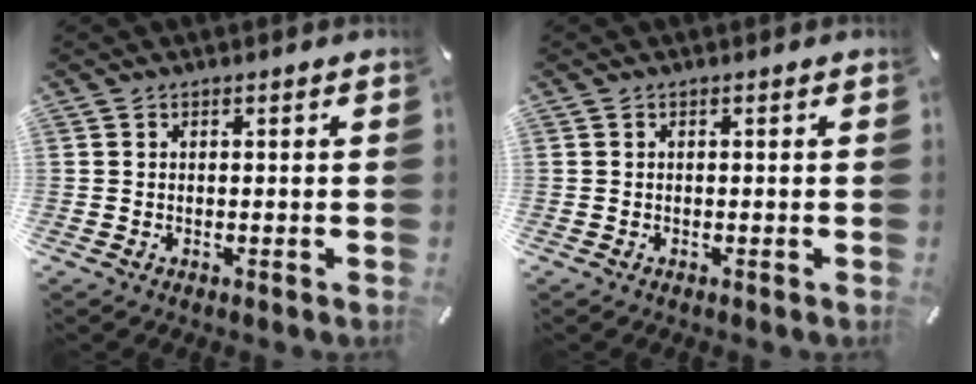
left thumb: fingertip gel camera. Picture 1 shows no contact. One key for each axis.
{"total": 0.0}